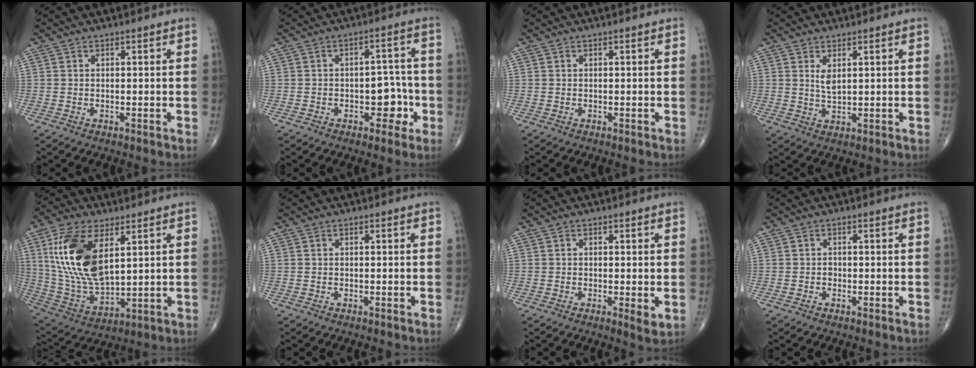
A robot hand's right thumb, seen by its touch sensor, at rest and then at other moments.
{"total": 6.6, "force": [-2.2, 4.0, 4.7], "torque": [-0.030, 0.029, -0.030]}
{"total": 0.0}
{"total": 2.8, "force": [1.1, 1.1, 2.3], "torque": [-0.042, -0.012, 0.026]}
{"total": 18.6, "force": [6.1, 9.2, 15.0], "torque": [-0.296, -0.025, 0.124]}
{"total": 0.0}
{"total": 2.6, "force": [-0.3, 0.6, 2.5], "torque": [-0.041, -0.011, -0.009]}
{"total": 0.7, "force": [-0.2, 0.6, 0.3], "torque": [-0.002, 0.002, -0.006]}